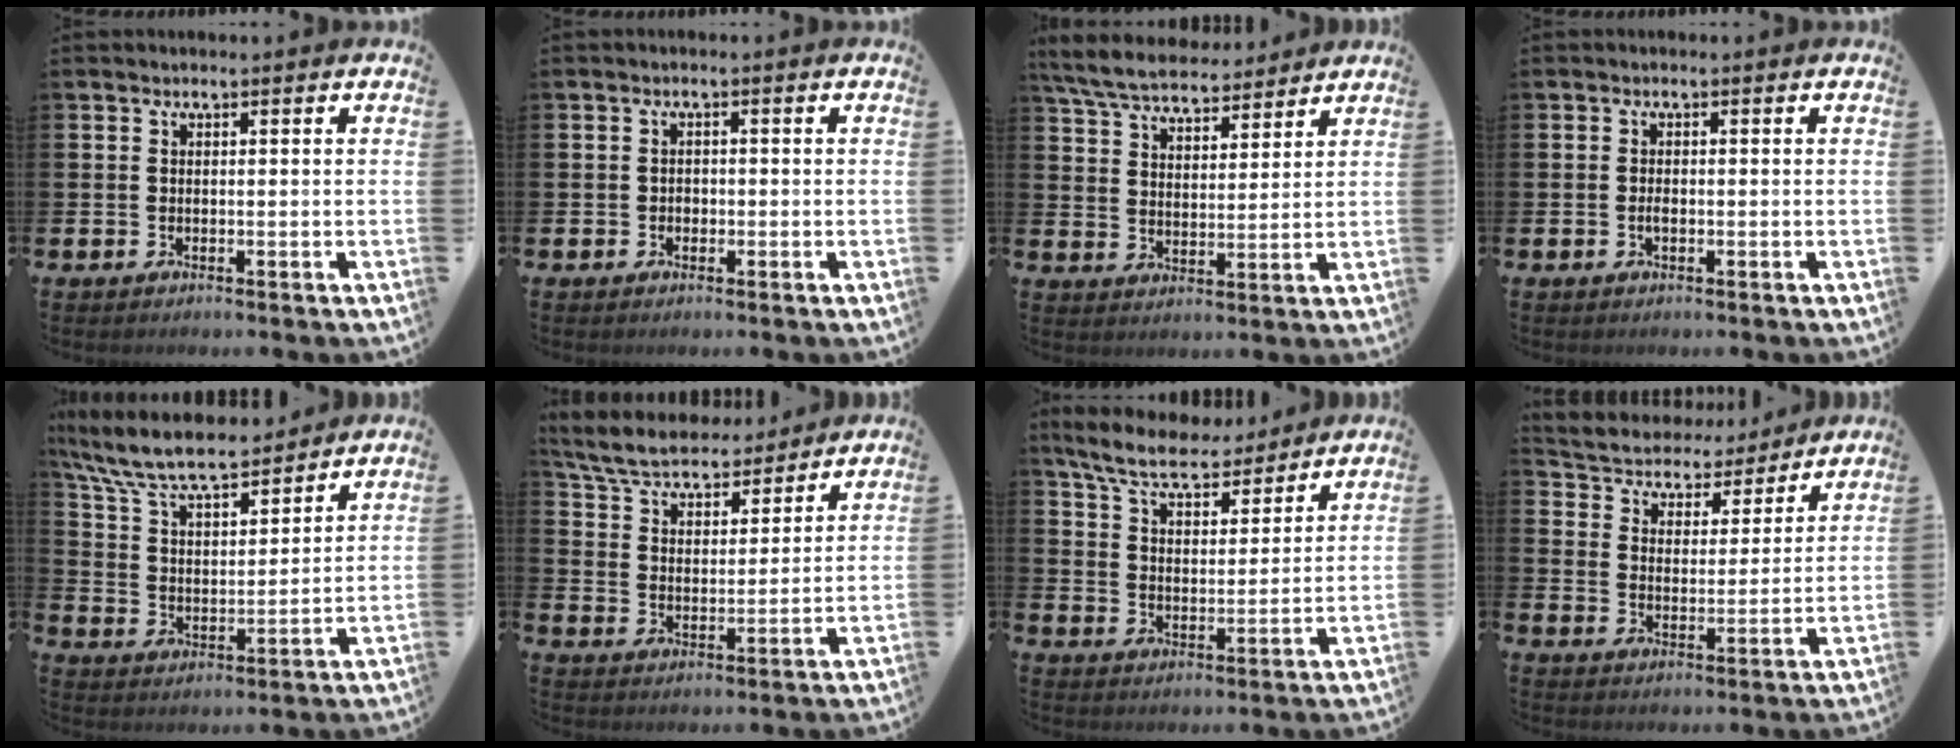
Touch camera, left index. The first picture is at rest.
{"total": 1.0, "force": [-0.4, 0.9, 0.2], "torque": [-0.006, 0.005, -0.009]}
{"total": 6.6, "force": [6.2, 1.5, 1.6], "torque": [-0.060, -0.025, 0.113]}
{"total": 0.9, "force": [-0.3, 0.4, 0.8], "torque": [-0.015, -0.001, -0.006]}
{"total": 9.2, "force": [8.4, 1.9, 3.3], "torque": [-0.104, -0.049, 0.147]}
{"total": 6.5, "force": [6.2, 1.5, 1.4], "torque": [-0.063, -0.039, 0.108]}
{"total": 7.6, "force": [7.0, 1.6, 2.6], "torque": [-0.084, -0.033, 0.124]}
{"total": 5.1, "force": [4.8, 1.9, 0.0], "torque": [-0.030, -0.044, 0.078]}